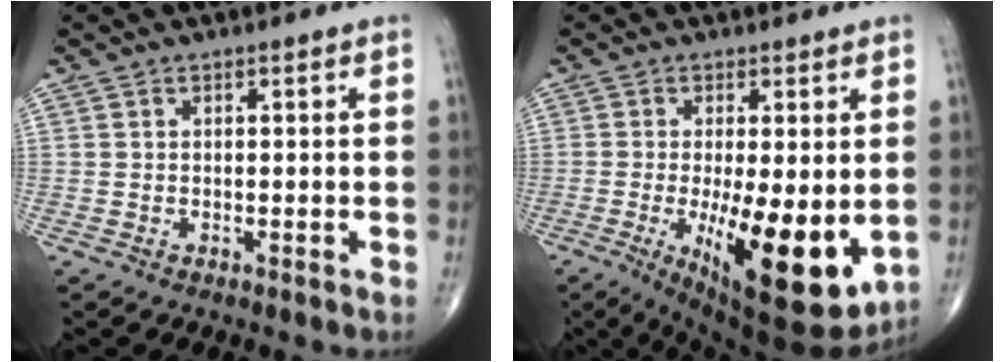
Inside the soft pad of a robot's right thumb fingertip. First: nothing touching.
{"total": 16.4, "force": [-3.2, 5.3, 15.2], "torque": [-0.222, -0.031, -0.028]}